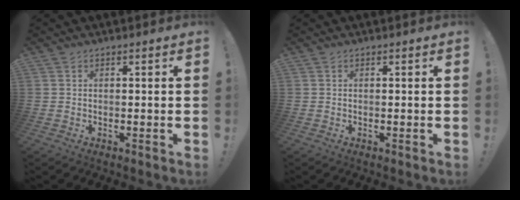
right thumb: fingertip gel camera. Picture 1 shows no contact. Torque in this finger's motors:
{"motor_torque": [0.03, 0.11, -0.19, 0.10, 0.02]}